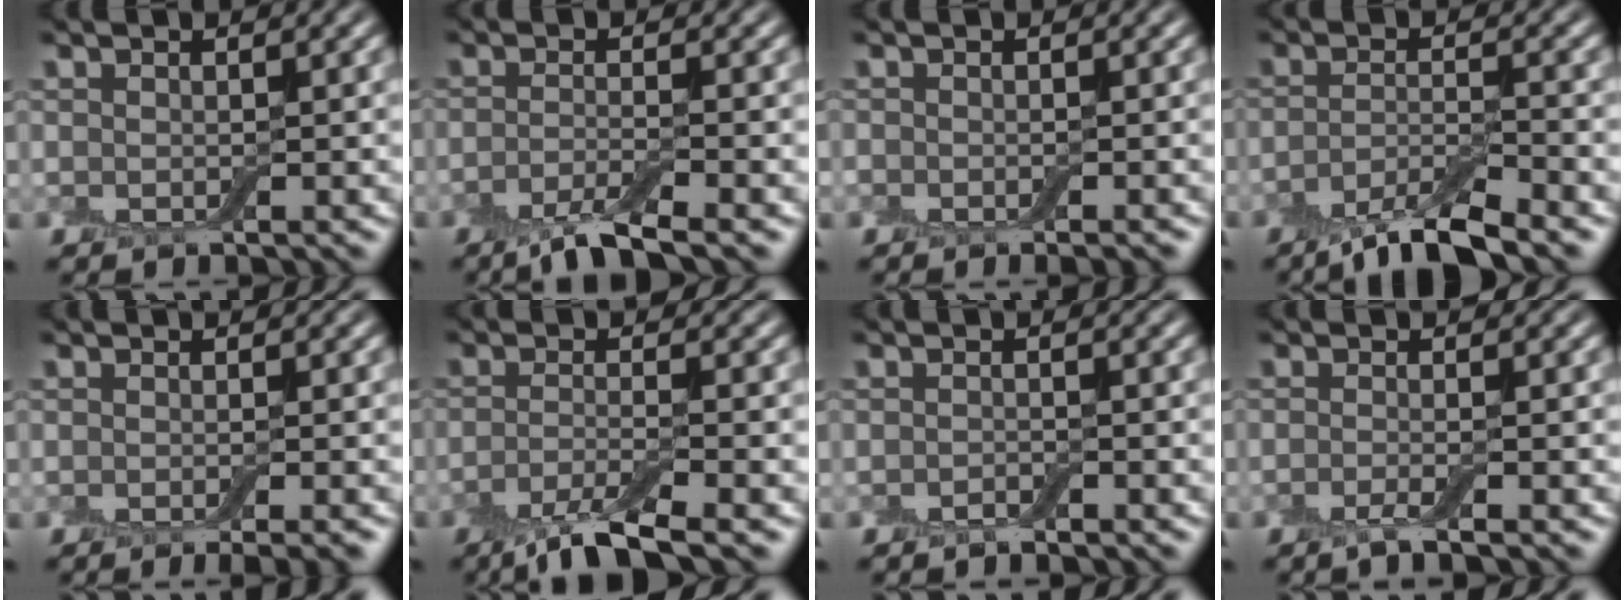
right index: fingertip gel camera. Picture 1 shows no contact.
{"total": 3.7, "force": [-2.3, 0.6, 2.8], "torque": [-0.050, -0.006, -0.056]}
{"total": 1.5, "force": [-1.1, 0.4, 0.9], "torque": [-0.007, -0.004, -0.012]}
{"total": 5.3, "force": [-3.8, 1.1, 3.5], "torque": [-0.057, -0.005, -0.076]}
{"total": 2.9, "force": [-1.6, 0.7, 2.4], "torque": [-0.017, -0.002, -0.020]}
{"total": 4.5, "force": [-2.8, 0.8, 3.4], "torque": [-0.060, -0.009, -0.062]}
{"total": 0.7, "force": [-0.6, 0.1, 0.4], "torque": [-0.007, 0.001, -0.011]}
{"total": 1.8, "force": [-1.0, 0.3, 1.5], "torque": [-0.017, -0.004, -0.027]}